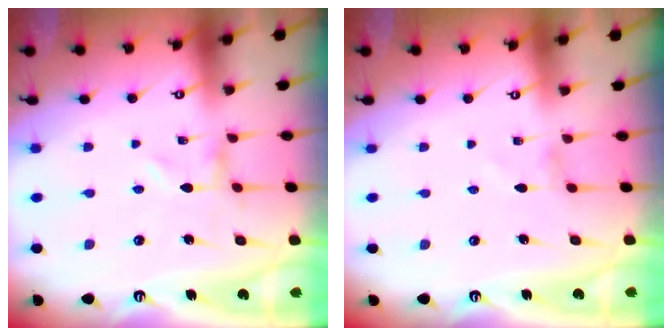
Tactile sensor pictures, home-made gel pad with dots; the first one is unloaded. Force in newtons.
{"total": 0.9, "press": 0.9, "slide": 0.3}